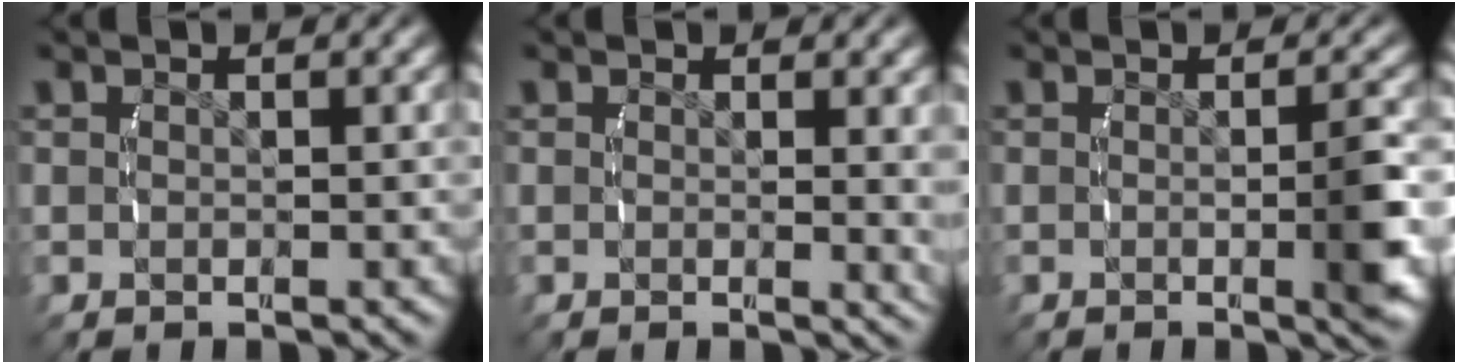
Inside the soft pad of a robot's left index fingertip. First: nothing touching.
{"total": 1.7, "force": [0.5, 0.1, 1.6], "torque": [-0.024, -0.008, 0.005]}
{"total": 3.3, "force": [-0.7, 0.3, 3.2], "torque": [-0.045, 0.001, -0.015]}